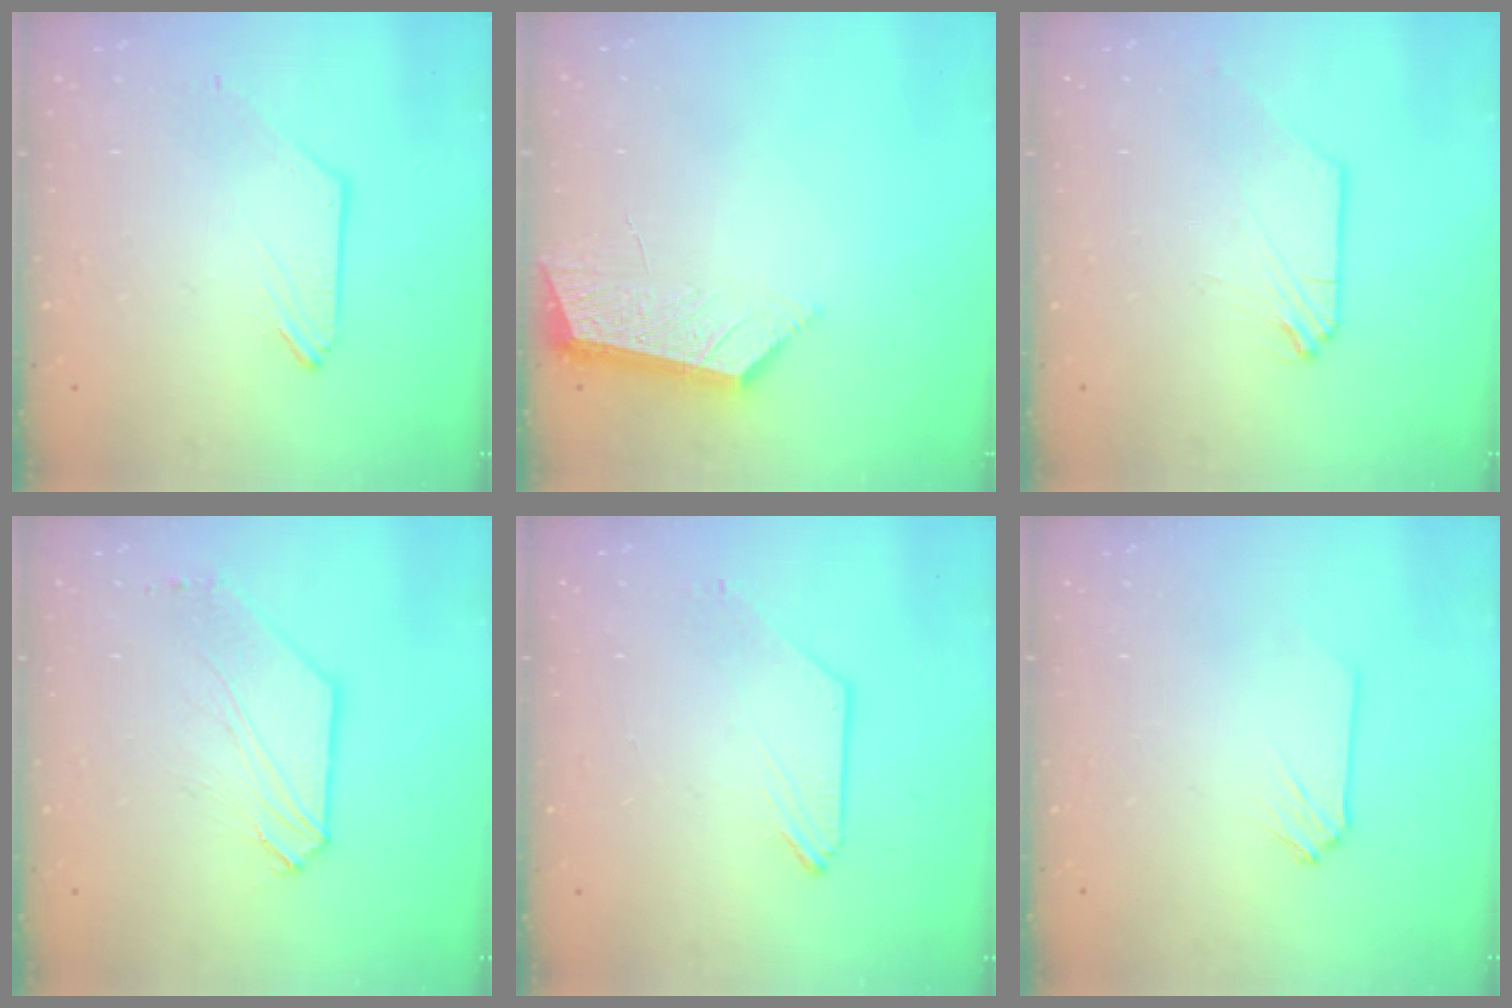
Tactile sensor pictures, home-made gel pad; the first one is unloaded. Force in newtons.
{"total": 5.6, "press": 5.5, "slide": 0.7}
{"total": 0.0}
{"total": 6.2, "press": 6.2, "slide": 0.8}
{"total": 0.0}
{"total": 0.0}